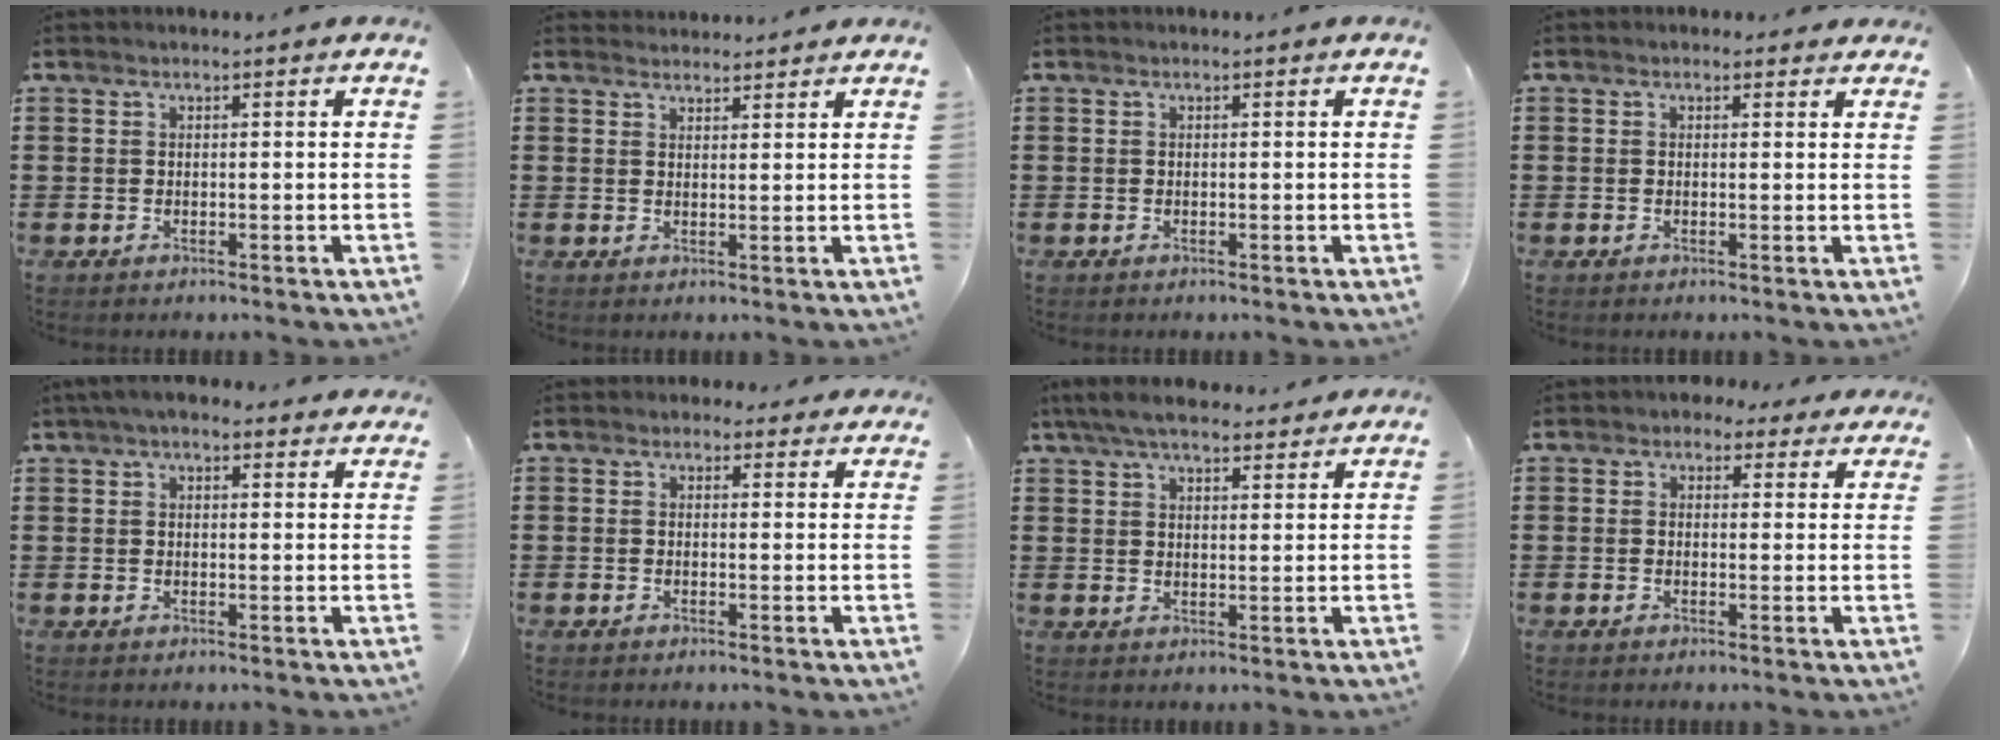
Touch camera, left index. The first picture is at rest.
{"total": 2.0, "force": [2.0, 0.4, -0.1], "torque": [-0.005, 0.000, 0.039]}
{"total": 0.0}
{"total": 1.0, "force": [0.5, 0.8, 0.2], "torque": [-0.008, 0.007, 0.009]}
{"total": 3.8, "force": [3.0, 1.2, 2.0], "torque": [-0.048, 0.003, 0.055]}
{"total": 1.7, "force": [1.0, 1.3, 0.3], "torque": [-0.005, 0.005, 0.017]}
{"total": 5.8, "force": [4.9, 1.5, 2.7], "torque": [-0.065, -0.004, 0.091]}
{"total": 2.2, "force": [1.4, 1.6, 0.6], "torque": [-0.012, 0.007, 0.024]}